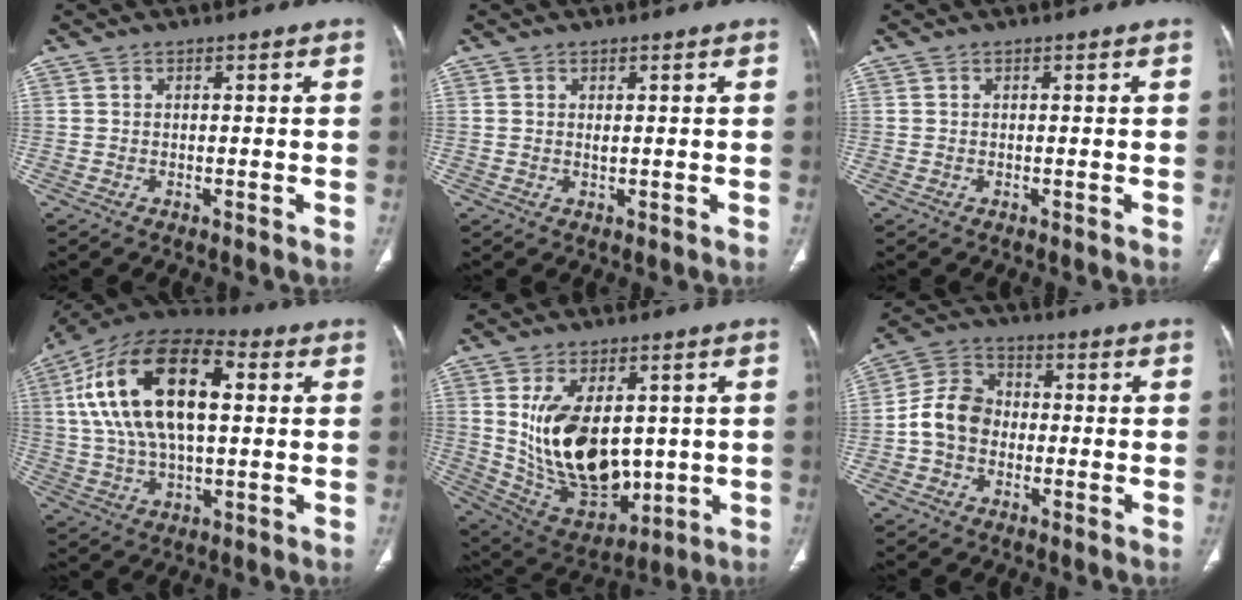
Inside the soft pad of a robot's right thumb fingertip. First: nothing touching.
{"total": 0.6, "force": [0.2, 0.3, 0.5], "torque": [-0.011, -0.003, 0.006]}
{"total": 0.0}
{"total": 23.3, "force": [4.8, 11.9, 19.5], "torque": [-0.353, 0.018, 0.073]}
{"total": 19.0, "force": [1.5, 11.5, 15.1], "torque": [-0.234, -0.016, 0.060]}
{"total": 8.7, "force": [-1.4, 7.0, 4.9], "torque": [-0.078, 0.032, -0.040]}